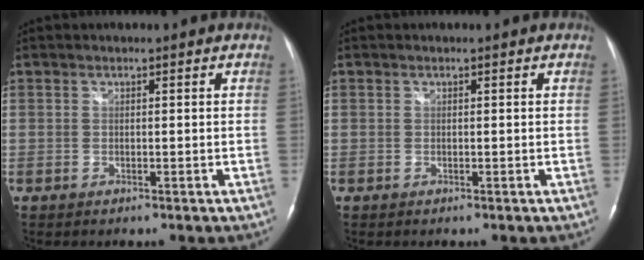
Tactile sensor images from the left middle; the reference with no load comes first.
{"total": 0.0}